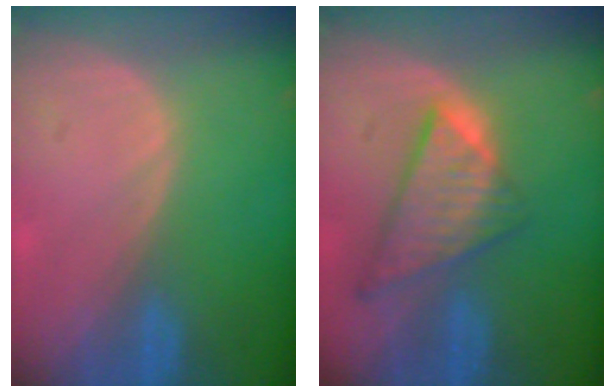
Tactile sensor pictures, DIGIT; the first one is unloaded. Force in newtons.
{"total": 8.5, "press": 7.3, "slide": 4.5}